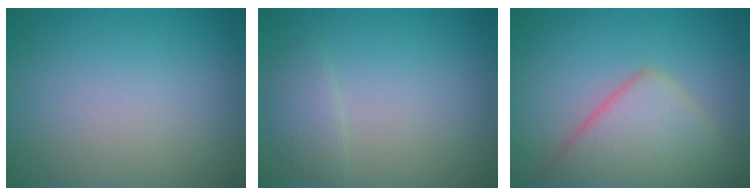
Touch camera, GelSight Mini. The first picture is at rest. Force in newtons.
{"total": 1.5, "press": 1.5, "slide": 0.1}
{"total": 6.5, "press": 6.5, "slide": 0.1}